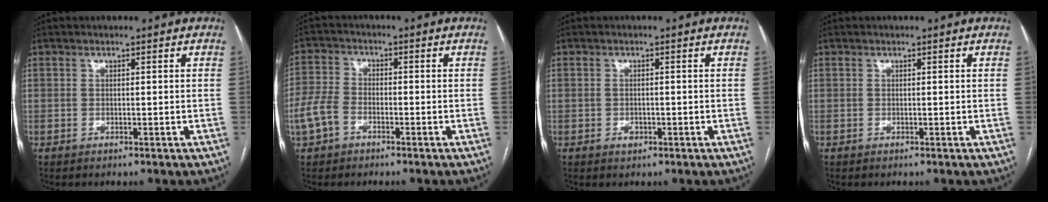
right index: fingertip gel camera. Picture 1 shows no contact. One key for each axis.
{"total": 5.3, "fx": -2.5, "fy": 3.5, "fz": 3.1, "tx": -0.088, "ty": 0.007, "tz": -0.052}
{"total": 1.4, "fx": -0.6, "fy": 1.0, "fz": 0.9, "tx": -0.016, "ty": 0.002, "tz": -0.005}
{"total": 0.0}